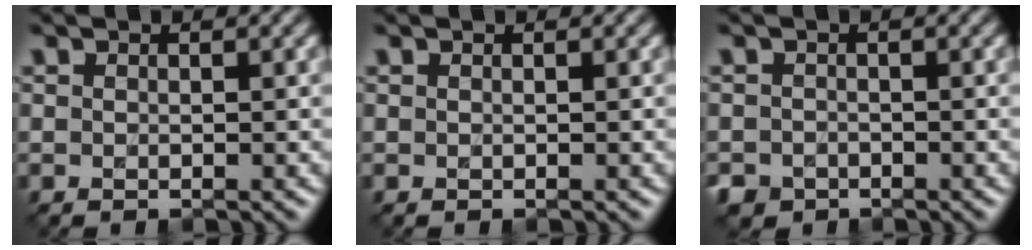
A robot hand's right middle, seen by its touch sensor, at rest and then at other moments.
{"total": 0.0}
{"total": 1.7, "force": [-1.0, 1.4, 0.2], "torque": [0.000, -0.010, -0.018]}